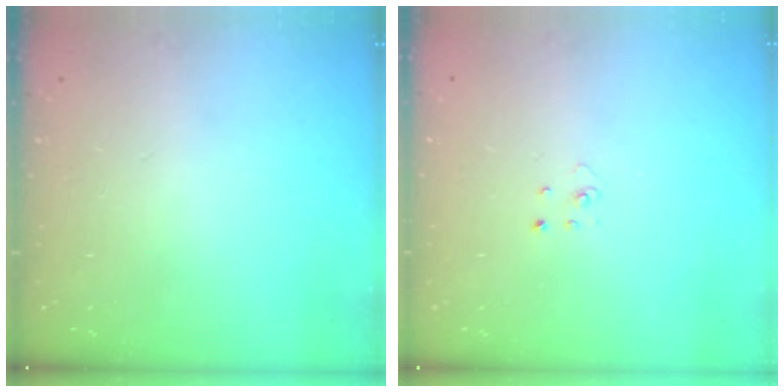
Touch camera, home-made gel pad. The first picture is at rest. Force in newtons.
{"total": 1.9, "press": 1.9, "slide": 0.2}